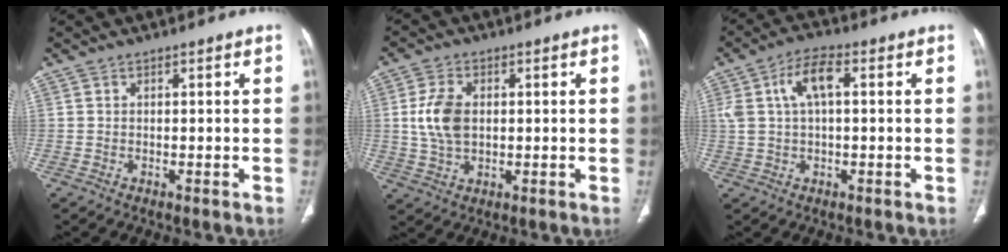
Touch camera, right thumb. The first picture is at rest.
{"total": 7.8, "force": [0.8, 4.9, 6.0], "torque": [-0.119, 0.001, 0.019]}
{"total": 7.2, "force": [1.6, 3.3, 6.2], "torque": [-0.128, 0.020, 0.030]}